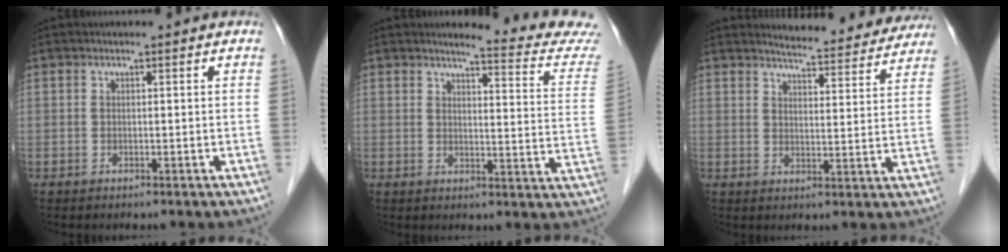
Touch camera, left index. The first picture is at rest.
{"total": 11.9, "force": [11.6, -0.8, 2.5], "torque": [-0.025, -0.083, 0.114]}
{"total": 14.7, "force": [14.1, 2.3, 3.5], "torque": [-0.028, -0.031, 0.153]}